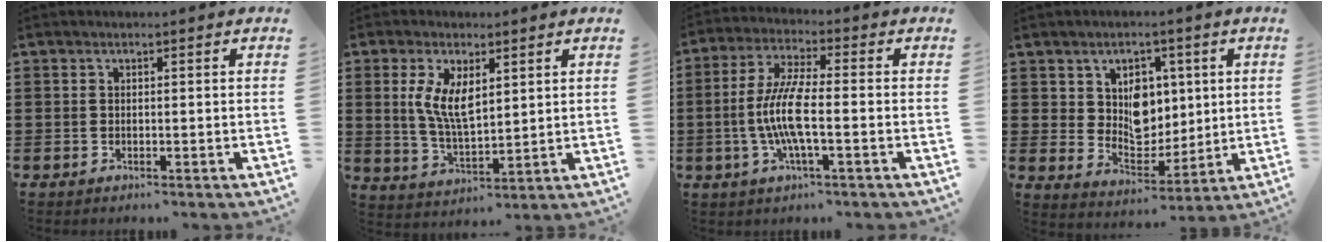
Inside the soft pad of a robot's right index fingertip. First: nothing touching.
{"total": 6.8, "force": [2.0, 2.9, 5.8], "torque": [-0.117, 0.004, 0.037]}
{"total": 8.5, "force": [-1.7, 1.9, 8.1], "torque": [-0.181, -0.012, -0.040]}
{"total": 7.2, "force": [2.1, 6.0, 3.5], "torque": [-0.062, 0.001, 0.036]}